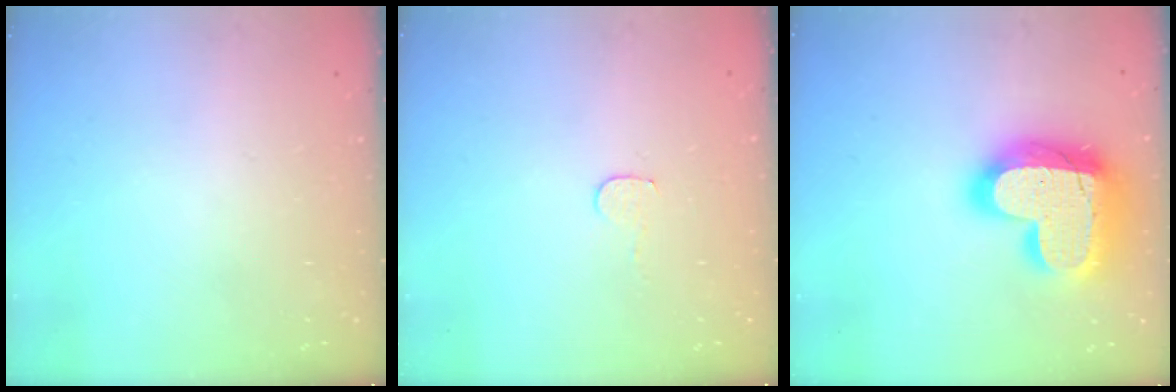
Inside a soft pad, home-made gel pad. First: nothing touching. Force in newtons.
{"total": 4.1, "press": 4.1, "slide": 0.3}
{"total": 26.7, "press": 26.6, "slide": 1.8}